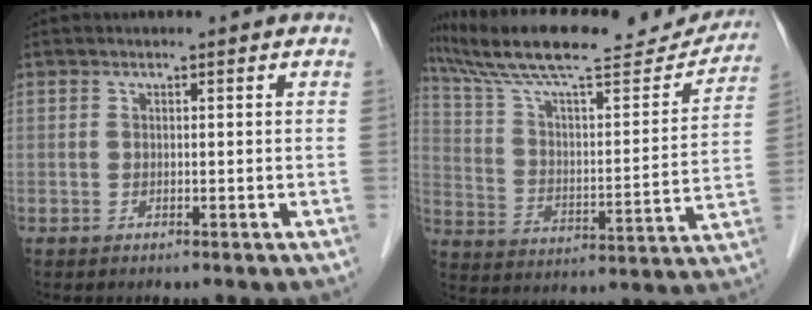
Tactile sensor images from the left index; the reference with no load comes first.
{"total": 25.0, "force": [22.0, 4.6, 10.9], "torque": [-0.187, 0.007, 0.325]}